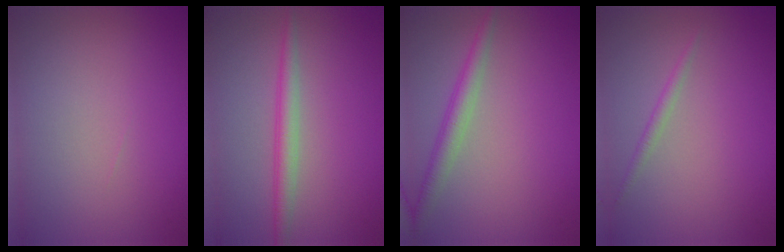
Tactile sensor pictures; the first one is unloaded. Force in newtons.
{"total": 2.3, "press": 2.3, "slide": 0.1}
{"total": 2.5, "press": 2.5, "slide": 0.1}
{"total": 0.9, "press": 0.9, "slide": 0.1}